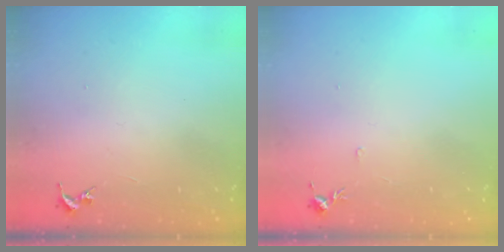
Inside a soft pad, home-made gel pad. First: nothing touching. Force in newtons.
{"total": 4.3, "press": 4.2, "slide": 0.6}